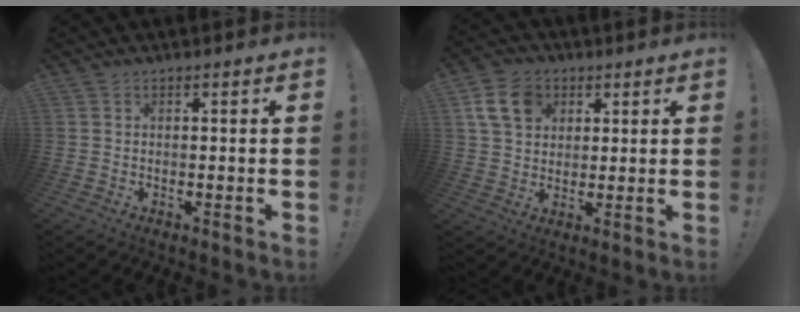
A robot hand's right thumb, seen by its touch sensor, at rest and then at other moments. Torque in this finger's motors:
{"motor_torque": [0.01, 0.01, 0.12, 0.08, 0.00]}